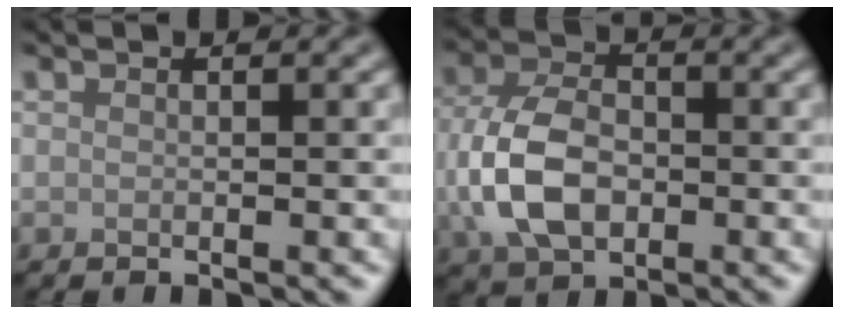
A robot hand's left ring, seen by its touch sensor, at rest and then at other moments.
{"total": 6.9, "force": [-1.1, 4.6, 5.0], "torque": [-0.114, 0.000, -0.026]}